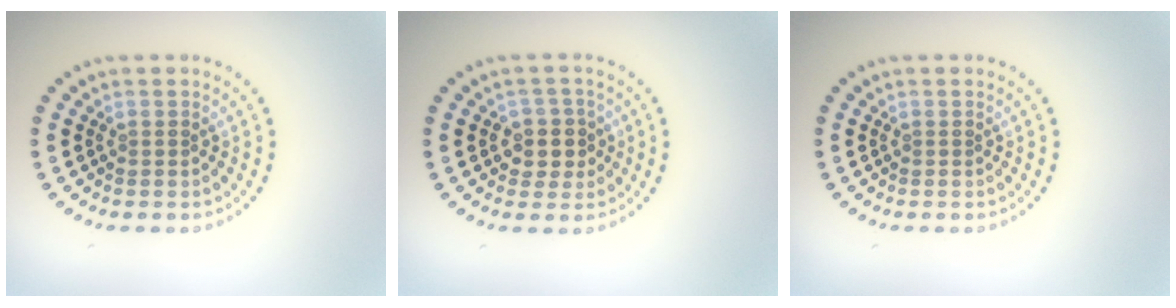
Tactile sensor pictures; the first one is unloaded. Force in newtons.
{"total": 2.7, "press": 2.5, "slide": 1.1}
{"total": 0.0}